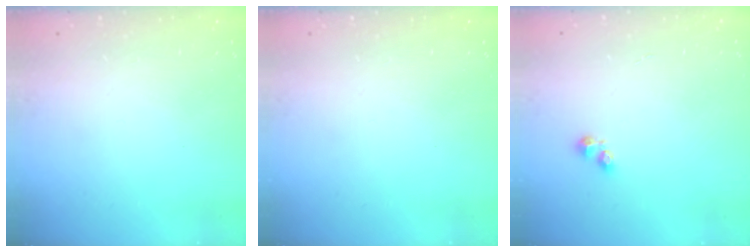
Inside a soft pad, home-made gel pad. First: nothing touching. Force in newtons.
{"total": 0.0}
{"total": 2.5, "press": 2.4, "slide": 0.3}